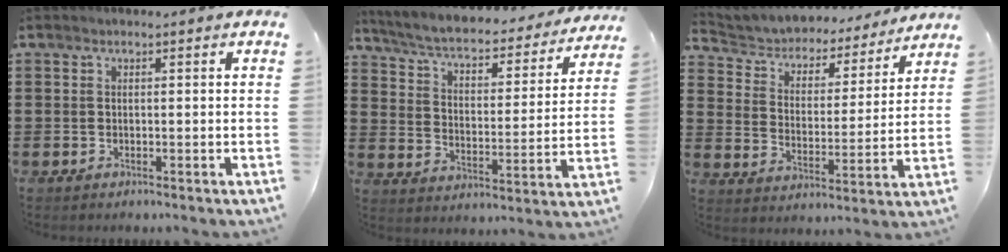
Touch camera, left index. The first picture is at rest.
{"total": 4.3, "force": [3.8, 0.7, 2.0], "torque": [-0.059, -0.036, 0.055]}
{"total": 3.9, "force": [3.7, 1.3, 0.1], "torque": [-0.029, -0.031, 0.054]}